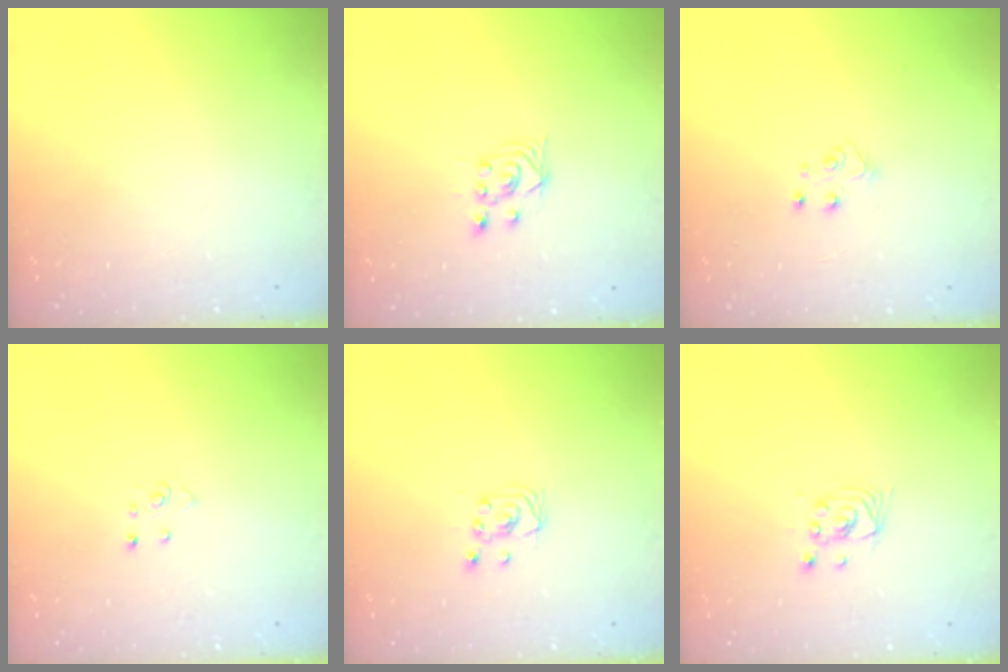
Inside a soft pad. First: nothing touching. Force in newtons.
{"total": 2.5, "press": 2.2, "slide": 1.2}
{"total": 4.0, "press": 4.0, "slide": 0.2}
{"total": 2.6, "press": 2.6, "slide": 0.3}
{"total": 2.3, "press": 2.2, "slide": 0.3}
{"total": 2.5, "press": 2.5, "slide": 0.1}